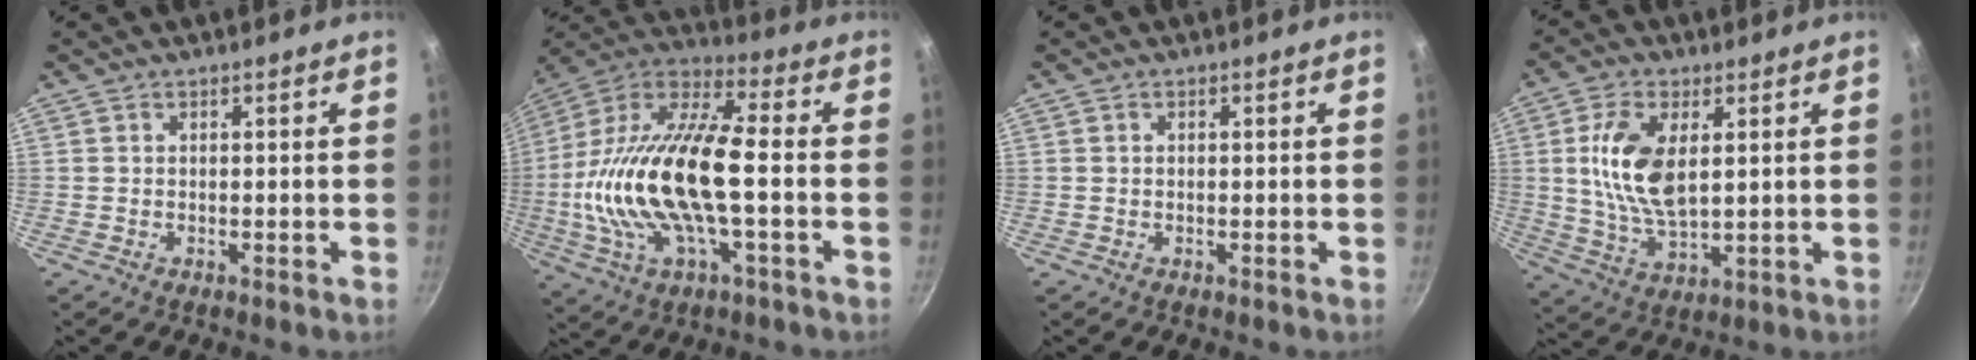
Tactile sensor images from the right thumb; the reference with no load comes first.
{"total": 23.4, "force": [-2.4, 9.2, 21.4], "torque": [-0.426, 0.030, -0.056]}
{"total": 0.0}
{"total": 12.2, "force": [2.6, 6.1, 10.2], "torque": [-0.192, -0.011, 0.055]}